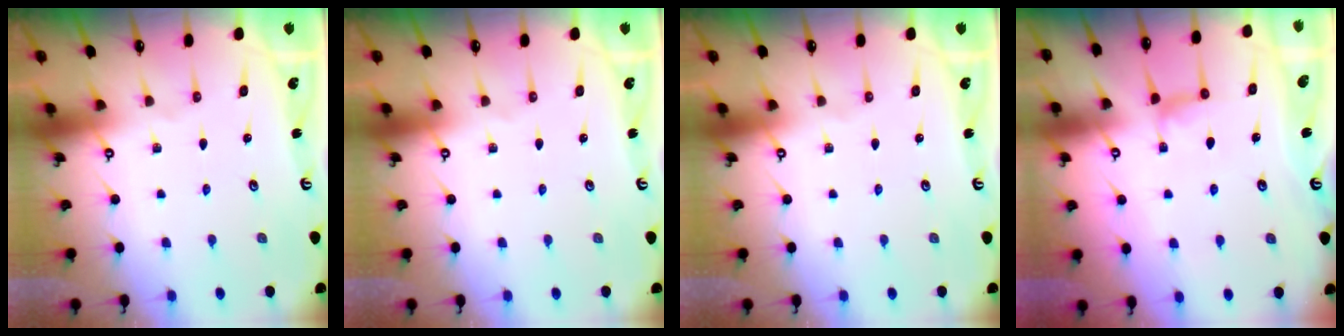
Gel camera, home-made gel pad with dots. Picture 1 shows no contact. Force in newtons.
{"total": 0.0}
{"total": 0.0}
{"total": 1.9, "press": 1.7, "slide": 0.8}